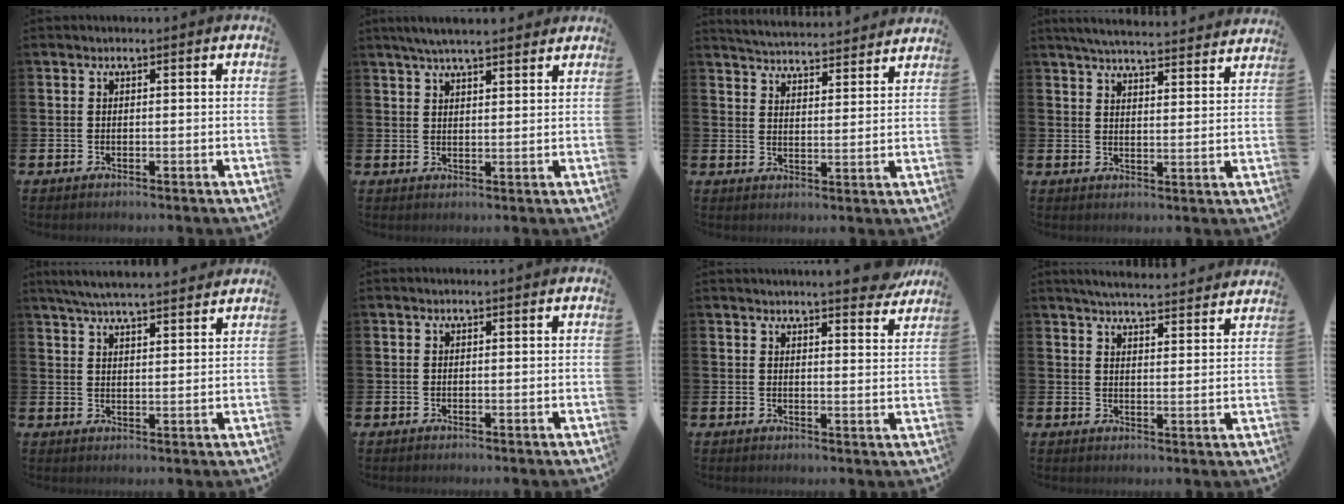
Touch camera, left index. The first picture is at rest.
{"total": 4.9, "force": [4.5, 0.7, 1.8], "torque": [-0.041, -0.011, 0.081]}
{"total": 5.1, "force": [5.1, 0.2, 0.2], "torque": [-0.025, -0.038, 0.091]}
{"total": 5.5, "force": [5.3, 0.3, 1.1], "torque": [-0.033, -0.036, 0.094]}
{"total": 5.7, "force": [5.5, 0.3, 1.4], "torque": [-0.046, -0.021, 0.100]}
{"total": 0.0}
{"total": 5.0, "force": [4.9, -0.1, 0.9], "torque": [-0.008, -0.032, 0.085]}
{"total": 5.0, "force": [5.0, 0.1, 0.9], "torque": [-0.025, -0.035, 0.087]}